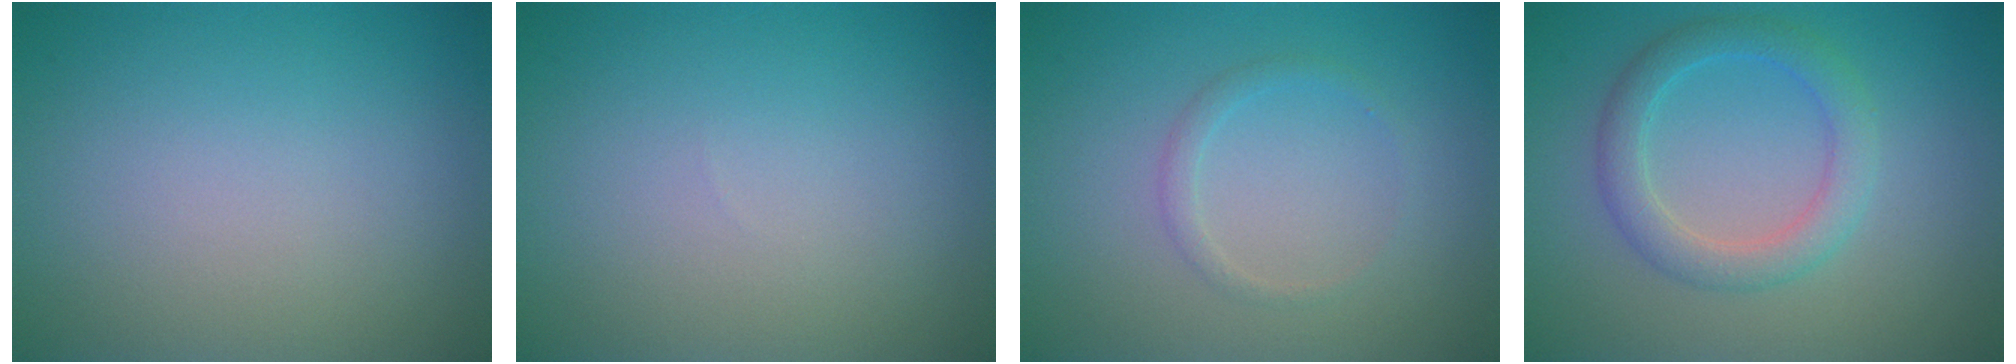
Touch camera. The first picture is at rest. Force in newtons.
{"total": 0.0}
{"total": 1.1, "press": 1.1, "slide": 0.0}
{"total": 3.2, "press": 3.2, "slide": 0.2}